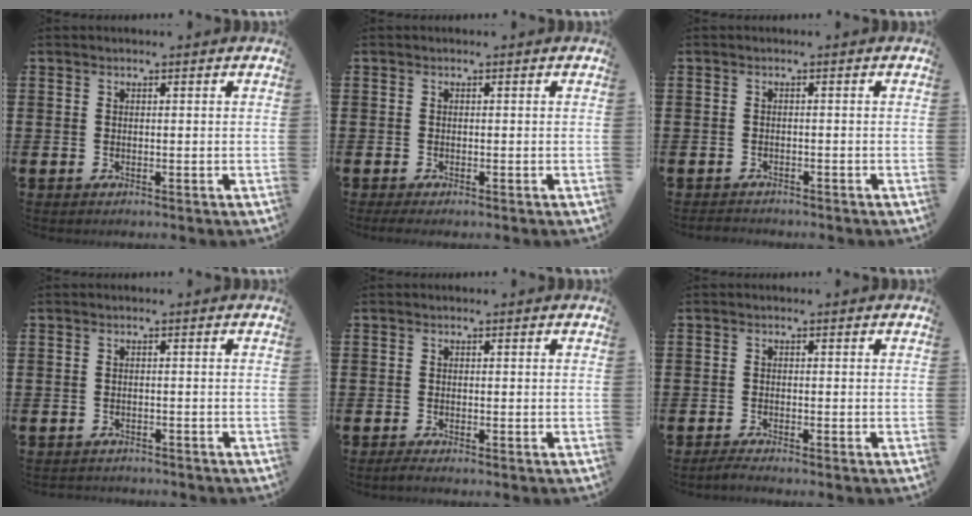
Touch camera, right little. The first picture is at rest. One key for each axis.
{"total": 0.5, "fx": -0.3, "fy": 0.1, "fz": 0.4, "tx": -0.007, "ty": 0.000, "tz": -0.007}
{"total": 0.8, "fx": -0.8, "fy": 0.1, "fz": 0.0, "tx": -0.003, "ty": 0.001, "tz": -0.017}
{"total": 0.8, "fx": -0.8, "fy": 0.1, "fz": -0.1, "tx": -0.002, "ty": 0.002, "tz": -0.017}
{"total": 0.7, "fx": -0.4, "fy": 0.0, "fz": 0.6, "tx": -0.010, "ty": -0.002, "tz": -0.008}
{"total": 1.0, "fx": -0.8, "fy": 0.0, "fz": 0.6, "tx": -0.011, "ty": -0.001, "tz": -0.016}